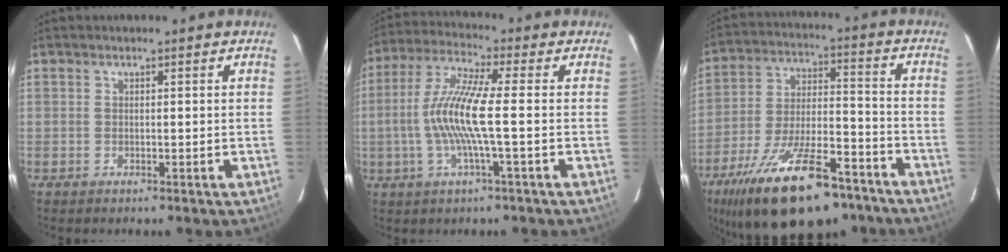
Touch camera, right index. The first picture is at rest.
{"total": 10.8, "force": [-1.3, 0.5, 10.7], "torque": [-0.217, 0.005, -0.025]}
{"total": 24.8, "force": [-17.3, 9.3, 15.1], "torque": [-0.281, -0.025, -0.263]}